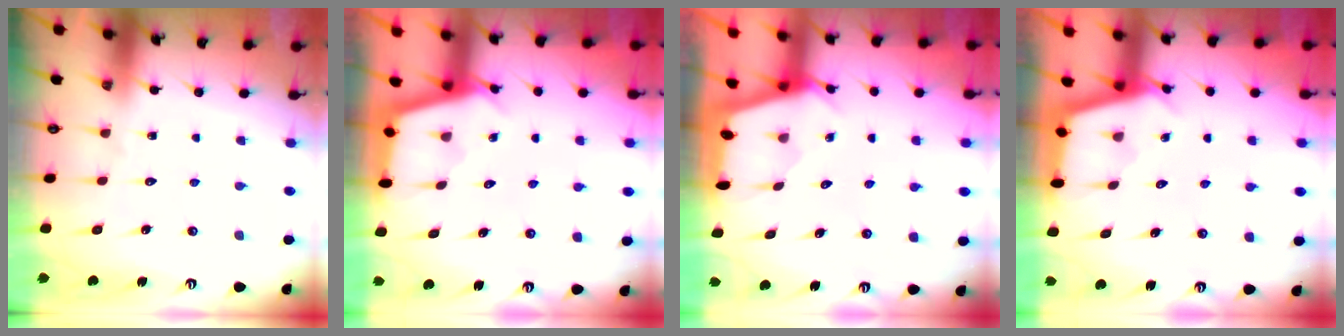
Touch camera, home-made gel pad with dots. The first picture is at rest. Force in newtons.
{"total": 2.9, "press": 2.9, "slide": 0.3}
{"total": 2.3, "press": 2.3, "slide": 0.3}
{"total": 2.9, "press": 2.9, "slide": 0.3}